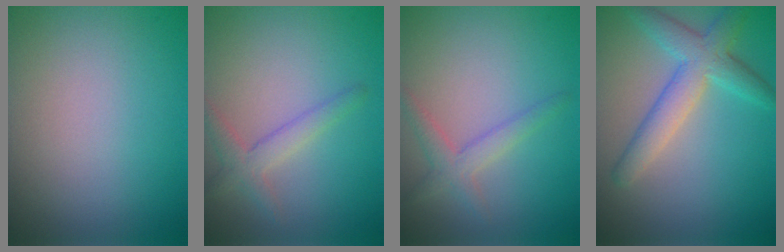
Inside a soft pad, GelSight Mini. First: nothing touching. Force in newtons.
{"total": 2.2, "press": 2.2, "slide": 0.1}
{"total": 2.2, "press": 2.2, "slide": 0.1}
{"total": 4.3, "press": 4.3, "slide": 0.1}